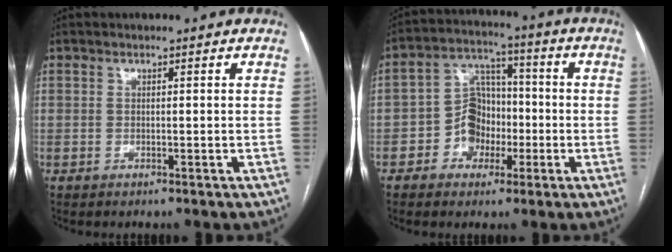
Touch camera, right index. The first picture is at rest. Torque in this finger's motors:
{"motor_torque": [0.25, -0.23, 0.21, 0.01]}